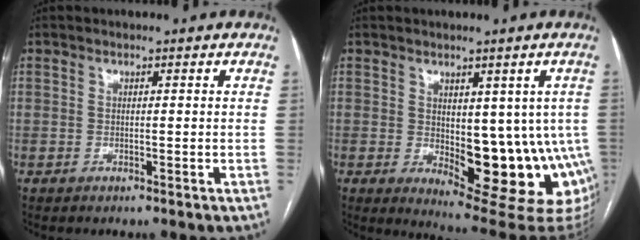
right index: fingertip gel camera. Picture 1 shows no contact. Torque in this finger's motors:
{"motor_torque": [1.22, -0.72, 0.31, 0.05]}